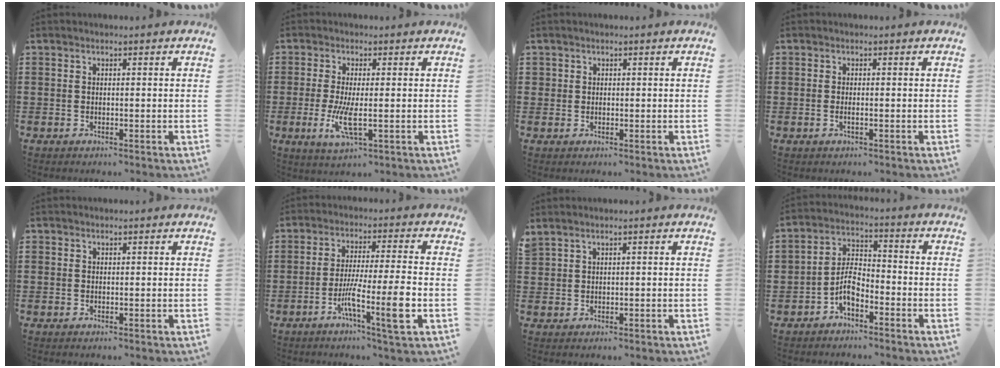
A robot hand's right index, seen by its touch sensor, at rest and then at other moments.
{"total": 5.7, "force": [-1.1, 1.2, 5.5], "torque": [-0.113, -0.016, -0.022]}
{"total": 0.8, "force": [0.2, 0.8, 0.1], "torque": [-0.004, 0.002, 0.004]}
{"total": 0.7, "force": [-0.2, -0.1, 0.7], "torque": [-0.014, -0.007, -0.002]}
{"total": 0.0}
{"total": 10.4, "force": [-3.6, 0.3, 9.8], "torque": [-0.188, -0.022, -0.068]}
{"total": 0.7, "force": [0.7, 0.1, 0.1], "torque": [-0.005, -0.001, 0.014]}
{"total": 5.0, "force": [-2.9, 2.4, 3.2], "torque": [-0.072, 0.006, -0.059]}